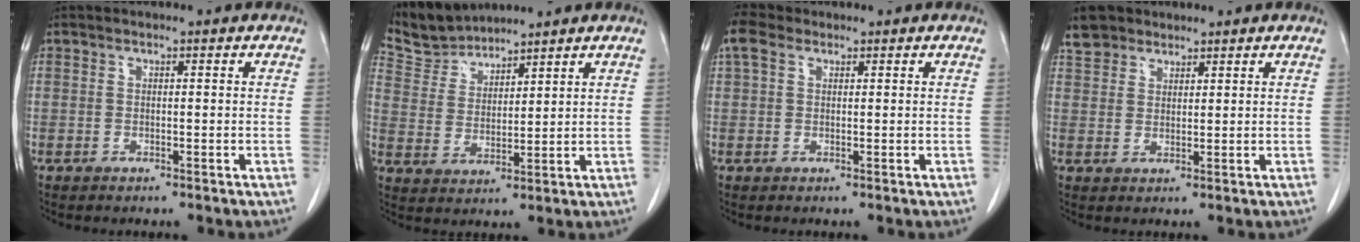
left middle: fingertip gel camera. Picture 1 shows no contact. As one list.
[{"total": 6.3, "force": [6.2, 0.7, -0.6], "torque": [0.000, 0.008, 0.138]}, {"total": 3.3, "force": [1.8, 2.1, 1.8], "torque": [-0.049, 0.025, 0.039]}, {"total": 4.5, "force": [3.4, 2.7, 0.9], "torque": [-0.025, 0.013, 0.069]}]